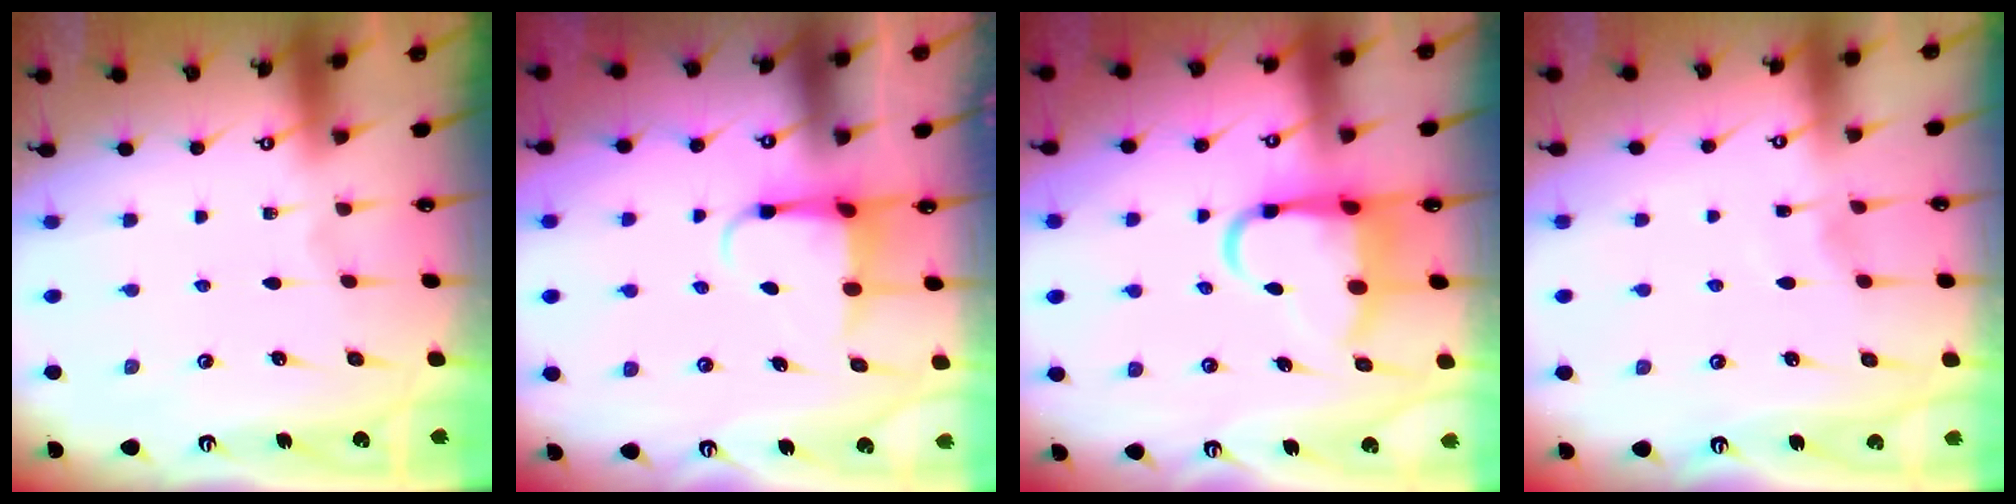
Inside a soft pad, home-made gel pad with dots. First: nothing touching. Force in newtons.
{"total": 3.9, "press": 3.9, "slide": 0.4}
{"total": 9.8, "press": 9.6, "slide": 2.1}
{"total": 4.1, "press": 4.0, "slide": 0.7}